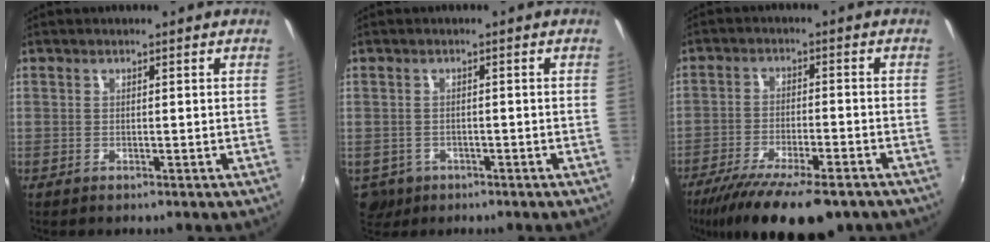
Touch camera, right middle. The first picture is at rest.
{"total": 5.2, "force": [-2.2, 4.3, 1.9], "torque": [-0.046, -0.010, -0.029]}
{"total": 16.7, "force": [-12.7, 4.3, 10.0], "torque": [-0.196, -0.050, -0.200]}